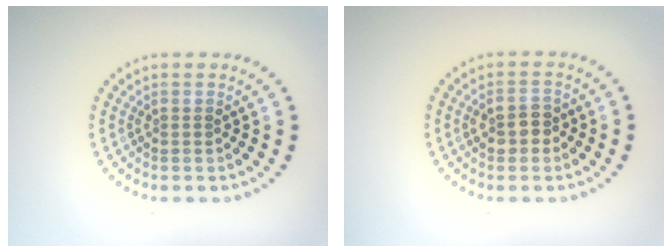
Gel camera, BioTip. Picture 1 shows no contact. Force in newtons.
{"total": 2.3, "press": 2.3, "slide": 0.4}